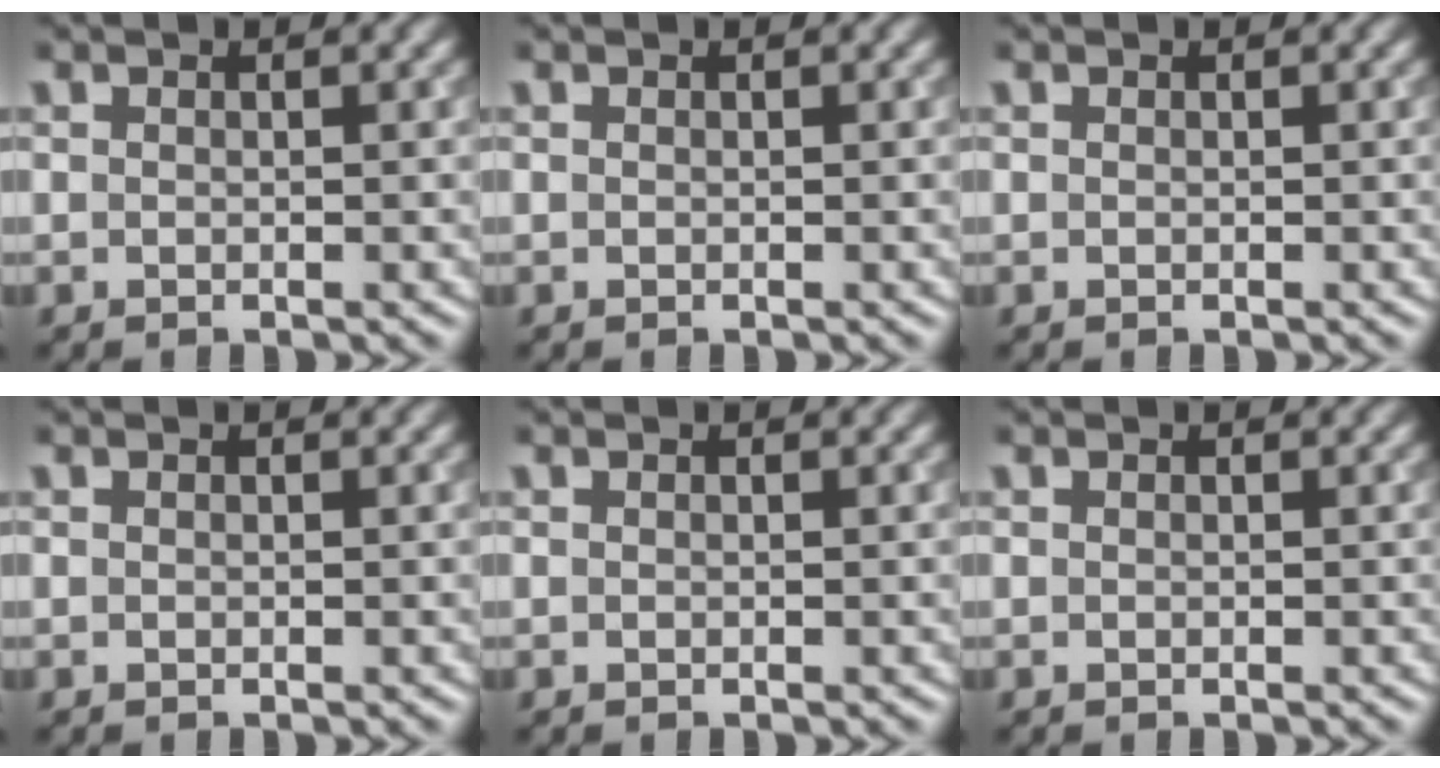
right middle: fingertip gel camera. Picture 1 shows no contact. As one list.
[{"total": 0.0}, {"total": 0.0}, {"total": 0.0}, {"total": 0.0}, {"total": 0.0}]